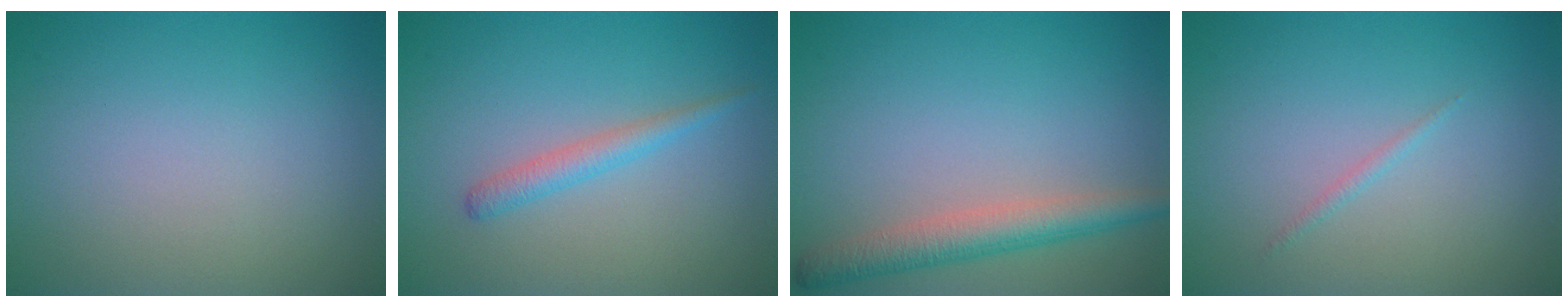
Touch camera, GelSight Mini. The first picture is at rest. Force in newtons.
{"total": 1.8, "press": 1.8, "slide": 0.0}
{"total": 3.8, "press": 3.8, "slide": 0.2}
{"total": 0.6, "press": 0.6, "slide": 0.0}